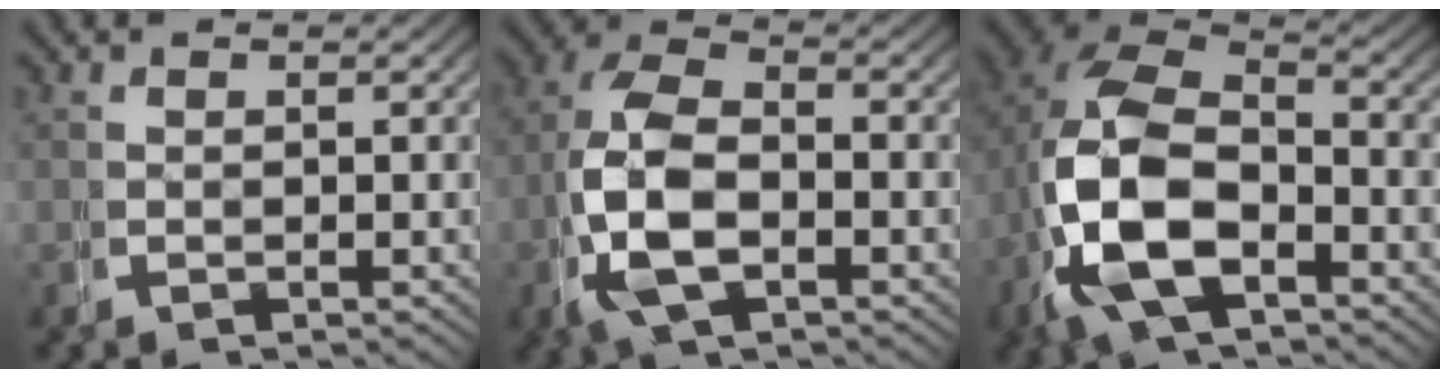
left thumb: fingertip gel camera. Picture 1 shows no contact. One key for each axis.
{"total": 9.4, "fx": -1.3, "fy": 6.2, "fz": 6.9, "tx": -0.167, "ty": -0.033, "tz": -0.010}
{"total": 14.7, "fx": -1.0, "fy": 10.7, "fz": 10.0, "tx": -0.234, "ty": -0.038, "tz": -0.011}